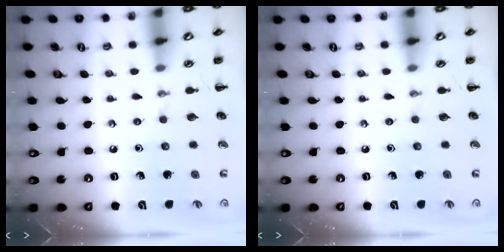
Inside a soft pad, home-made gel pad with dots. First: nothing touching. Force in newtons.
{"total": 0.0}